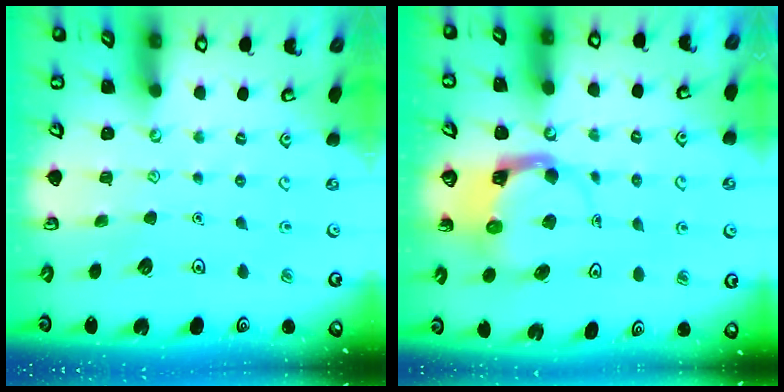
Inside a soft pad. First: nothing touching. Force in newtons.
{"total": 3.8, "press": 3.8, "slide": 0.5}